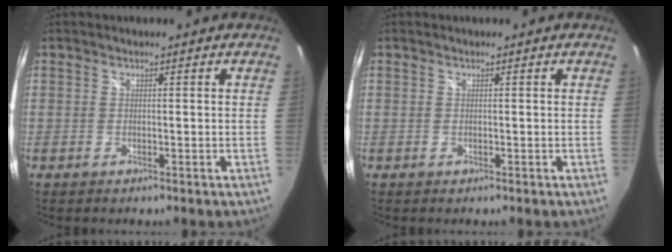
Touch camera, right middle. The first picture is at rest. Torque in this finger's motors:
{"motor_torque": [-0.52, -0.35, -0.01, 0.01]}